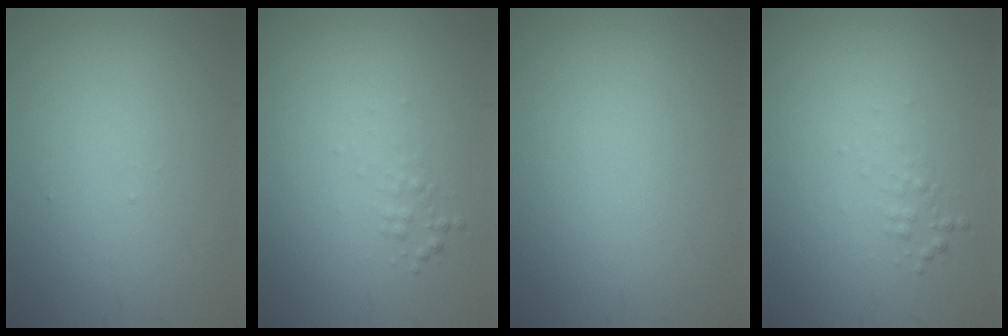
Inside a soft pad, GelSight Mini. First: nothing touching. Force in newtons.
{"total": 0.9, "press": 0.9, "slide": 0.0}
{"total": 0.0}
{"total": 0.9, "press": 0.9, "slide": 0.0}